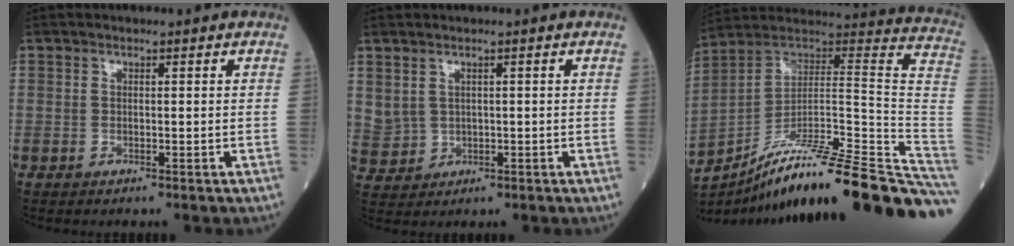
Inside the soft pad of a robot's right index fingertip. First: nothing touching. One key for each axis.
{"total": 9.4, "fx": 2.2, "fy": 8.2, "fz": 4.1, "tx": -0.151, "ty": 0.021, "tz": 0.065}
{"total": 31.8, "fx": -23.3, "fy": 0.6, "fz": 21.6, "tx": -0.183, "ty": 0.009, "tz": -0.345}